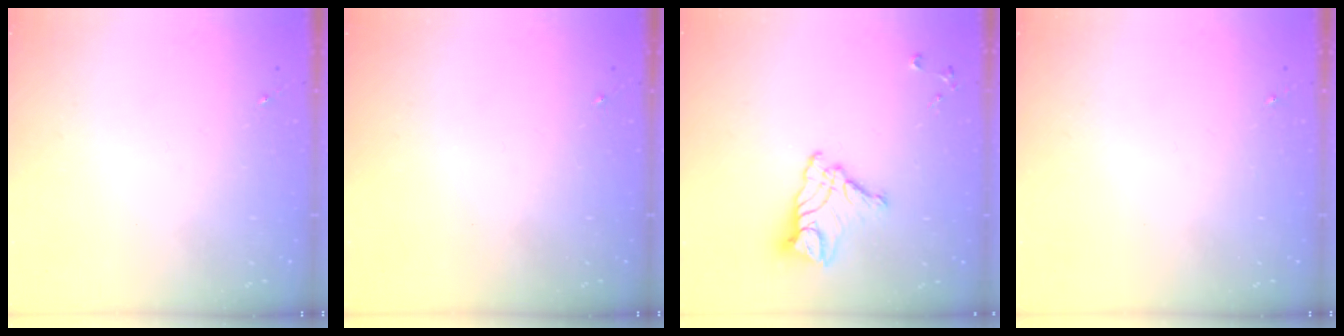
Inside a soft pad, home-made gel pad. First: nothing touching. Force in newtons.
{"total": 0.0}
{"total": 12.7, "press": 12.6, "slide": 1.1}
{"total": 0.0}